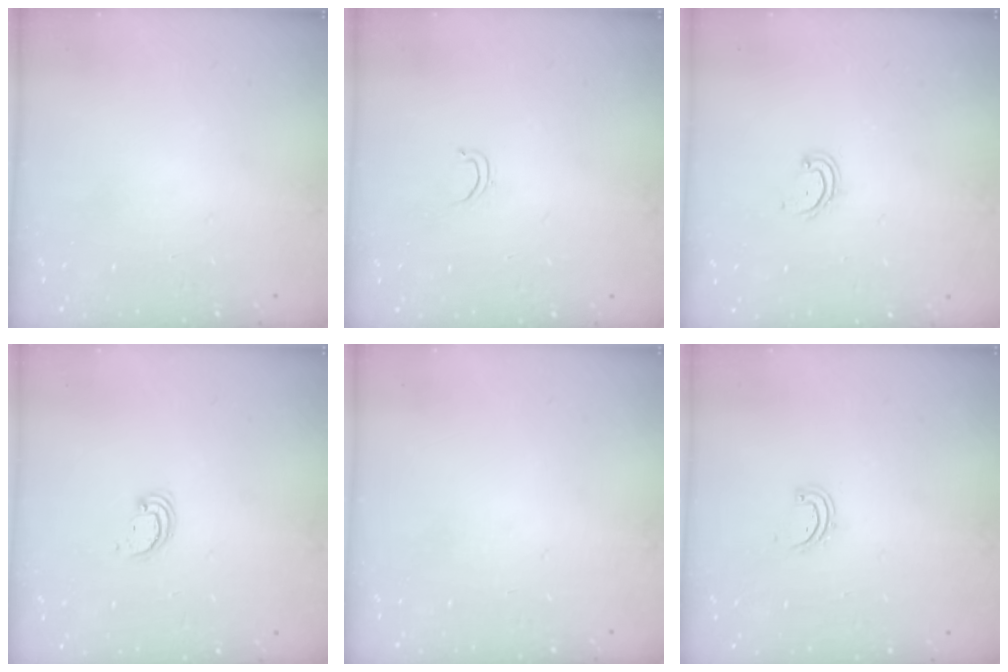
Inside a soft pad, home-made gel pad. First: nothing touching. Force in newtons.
{"total": 2.6, "press": 2.5, "slide": 0.4}
{"total": 3.5, "press": 3.5, "slide": 0.3}
{"total": 2.6, "press": 2.6, "slide": 0.2}
{"total": 0.0}
{"total": 2.5, "press": 2.5, "slide": 0.3}